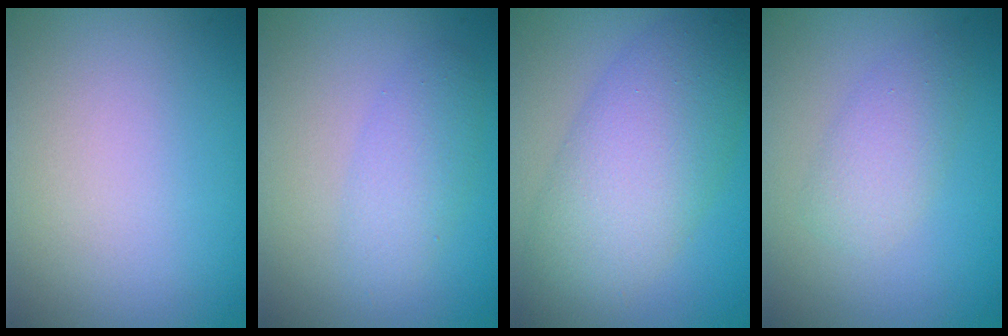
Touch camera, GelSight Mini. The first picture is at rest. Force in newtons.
{"total": 2.4, "press": 2.4, "slide": 0.1}
{"total": 7.8, "press": 7.8, "slide": 0.4}
{"total": 2.7, "press": 2.7, "slide": 0.1}